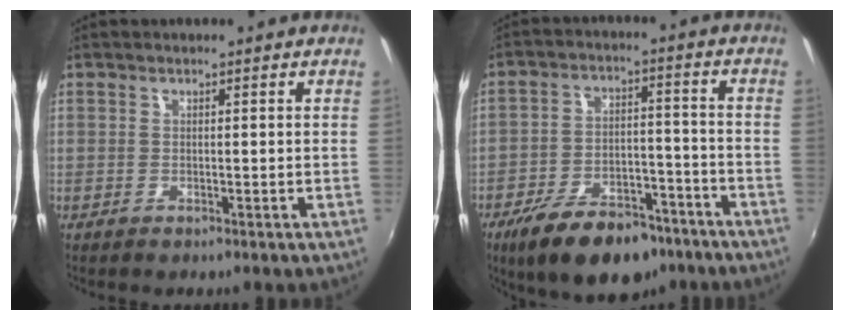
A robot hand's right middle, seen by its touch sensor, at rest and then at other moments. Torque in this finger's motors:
{"motor_torque": [1.15, -0.99, 0.70, 0.18]}